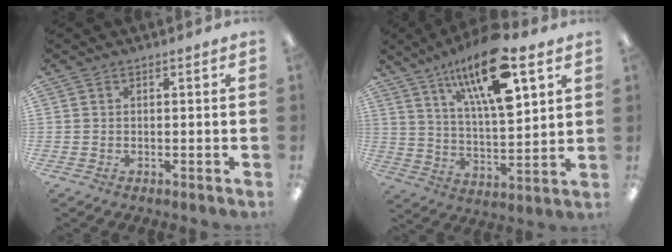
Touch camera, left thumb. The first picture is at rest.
{"total": 19.6, "force": [11.2, 6.5, 14.8], "torque": [-0.249, -0.048, 0.182]}